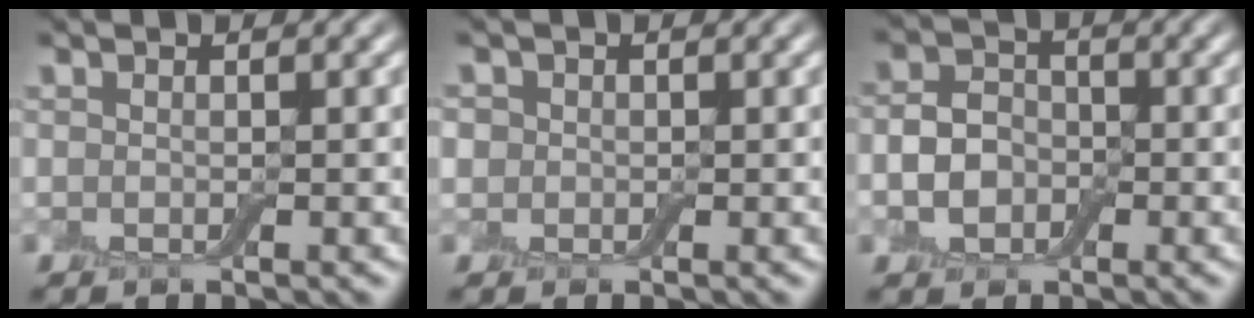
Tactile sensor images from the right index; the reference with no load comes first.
{"total": 1.6, "force": [0.2, 1.5, 0.4], "torque": [-0.006, 0.004, -0.005]}
{"total": 3.7, "force": [-1.0, 2.9, 2.1], "torque": [-0.039, 0.002, -0.025]}